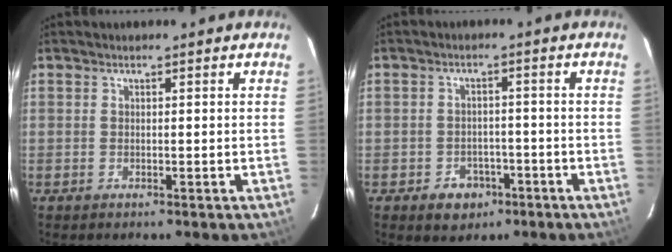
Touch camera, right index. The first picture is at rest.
{"total": 5.3, "force": [-2.9, 4.1, 1.4], "torque": [-0.039, 0.013, -0.027]}